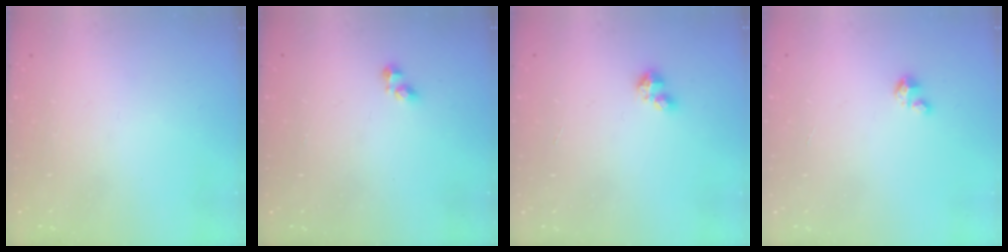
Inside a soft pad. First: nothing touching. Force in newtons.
{"total": 2.8, "press": 2.8, "slide": 0.3}
{"total": 2.8, "press": 2.8, "slide": 0.2}
{"total": 2.7, "press": 2.7, "slide": 0.2}